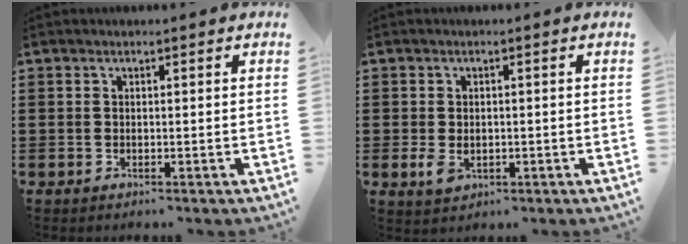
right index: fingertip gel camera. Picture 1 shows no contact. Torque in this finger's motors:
{"motor_torque": [1.61, 0.54, 0.21, 0.08]}